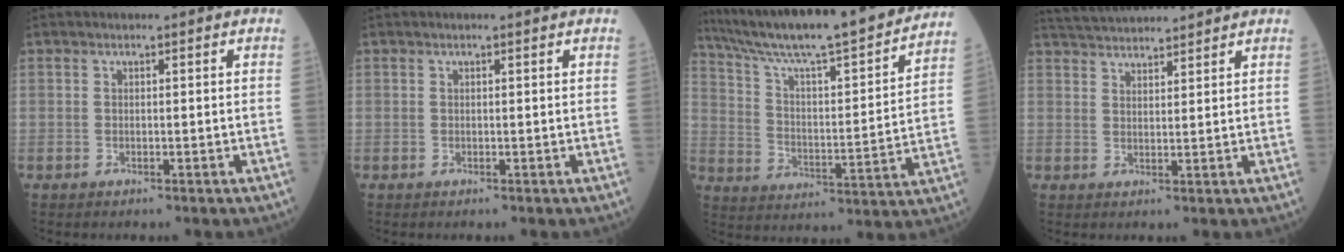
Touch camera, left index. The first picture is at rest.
{"total": 0.7, "force": [0.7, -0.1, 0.3], "torque": [-0.012, 0.002, 0.010]}
{"total": 25.5, "force": [22.2, 1.5, 12.5], "torque": [-0.210, -0.021, 0.328]}
{"total": 9.7, "force": [9.3, 0.8, 2.7], "torque": [-0.056, 0.033, 0.150]}